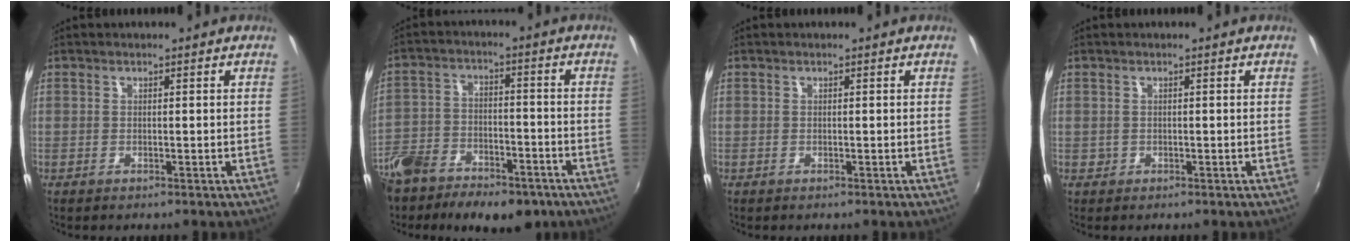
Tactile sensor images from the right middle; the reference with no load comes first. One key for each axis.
{"total": 18.6, "fx": -12.4, "fy": 9.8, "fz": 9.9, "tx": -0.231, "ty": -0.019, "tz": -0.198}
{"total": 0.0}
{"total": 0.8, "fx": -0.3, "fy": 0.8, "fz": 0.1, "tx": -0.001, "ty": -0.003, "tz": -0.003}